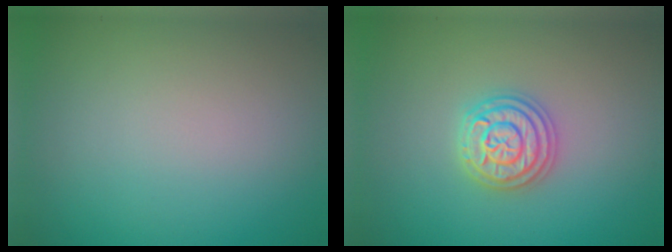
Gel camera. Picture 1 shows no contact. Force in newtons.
{"total": 3.5, "press": 3.4, "slide": 0.6}